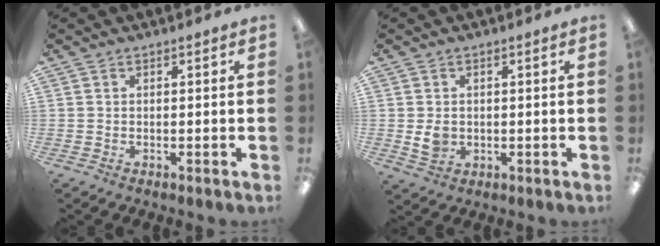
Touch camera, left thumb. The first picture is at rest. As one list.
[{"total": 3.8, "force": [0.1, 3.1, 2.2], "torque": [-0.030, -0.003, 0.000]}]